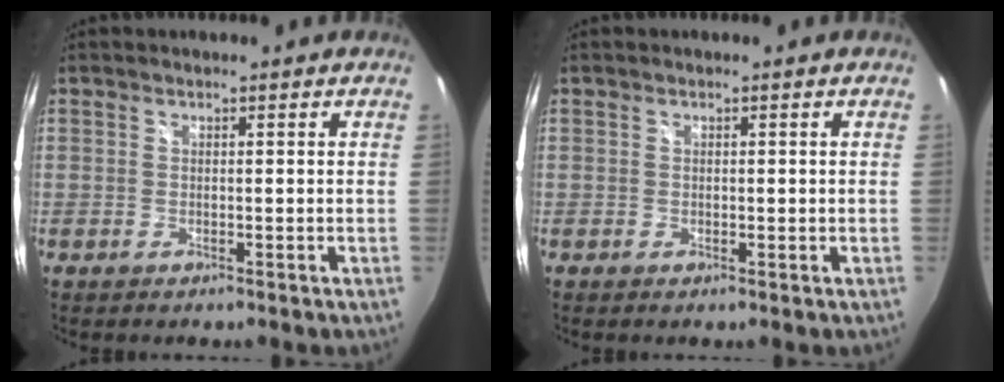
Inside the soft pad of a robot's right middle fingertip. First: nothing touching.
{"total": 0.0}